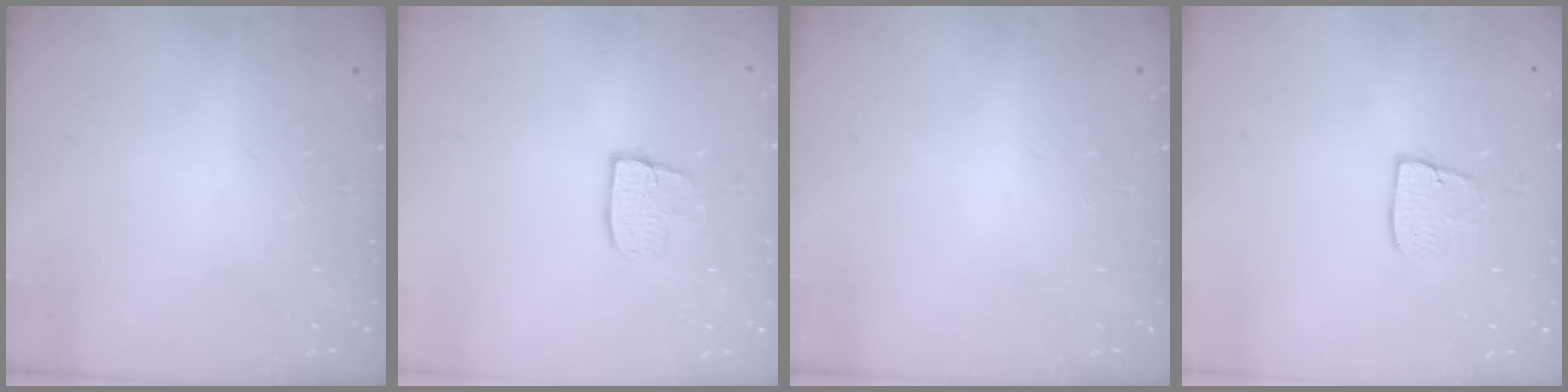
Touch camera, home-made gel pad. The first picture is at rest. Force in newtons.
{"total": 7.0, "press": 7.0, "slide": 0.4}
{"total": 0.0}
{"total": 5.9, "press": 5.9, "slide": 0.3}